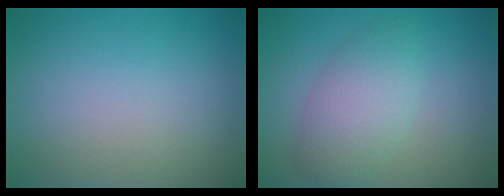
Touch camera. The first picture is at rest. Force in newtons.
{"total": 4.2, "press": 4.1, "slide": 0.3}